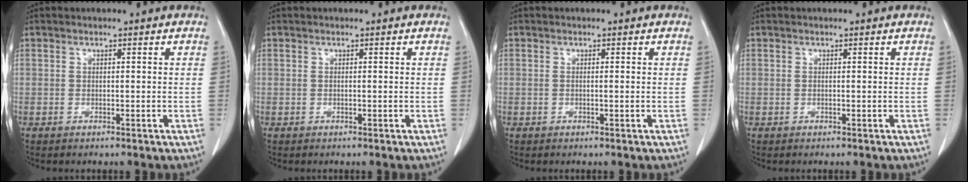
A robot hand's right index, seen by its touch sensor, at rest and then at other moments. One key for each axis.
{"total": 0.0}
{"total": 0.0}
{"total": 0.0}